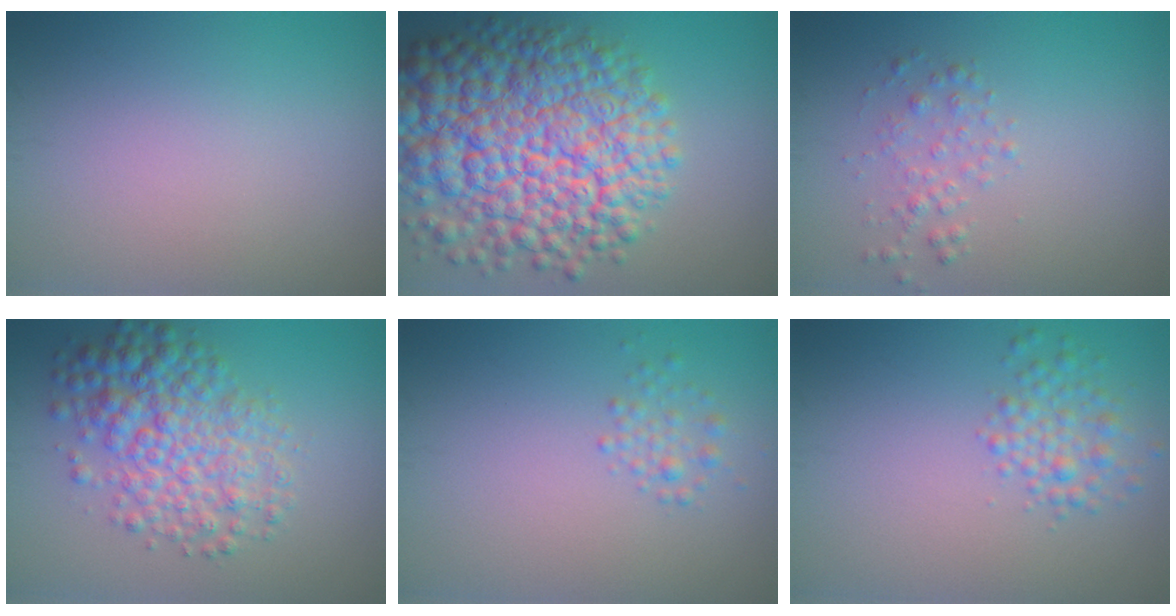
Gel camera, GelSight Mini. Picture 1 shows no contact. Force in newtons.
{"total": 14.7, "press": 14.7, "slide": 0.5}
{"total": 1.6, "press": 1.6, "slide": 0.0}
{"total": 6.2, "press": 6.2, "slide": 0.1}
{"total": 1.4, "press": 1.4, "slide": 0.1}
{"total": 2.5, "press": 2.5, "slide": 0.0}